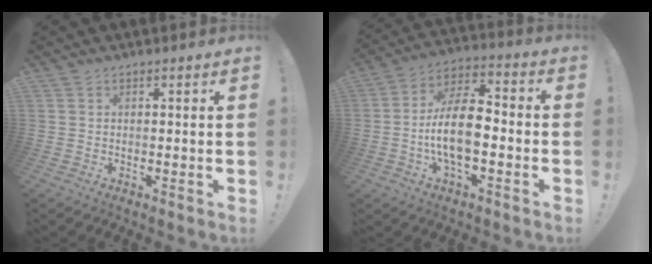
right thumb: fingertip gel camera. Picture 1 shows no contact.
{"total": 14.2, "force": [-3.6, 6.5, 12.1], "torque": [-0.238, 0.011, -0.066]}